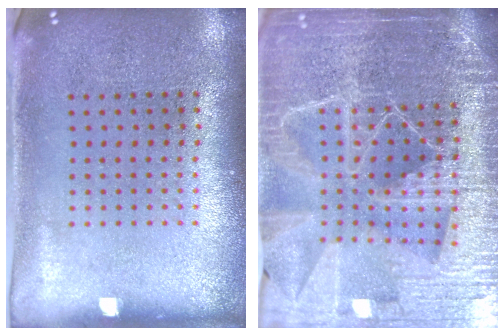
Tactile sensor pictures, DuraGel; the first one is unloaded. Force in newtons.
{"total": 5.9, "press": 5.2, "slide": 2.9}